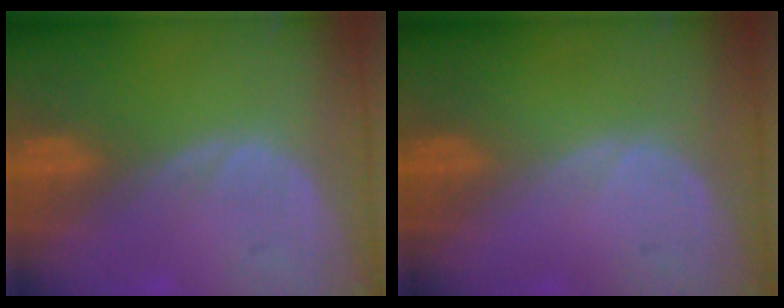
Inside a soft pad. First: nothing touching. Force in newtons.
{"total": 0.0}